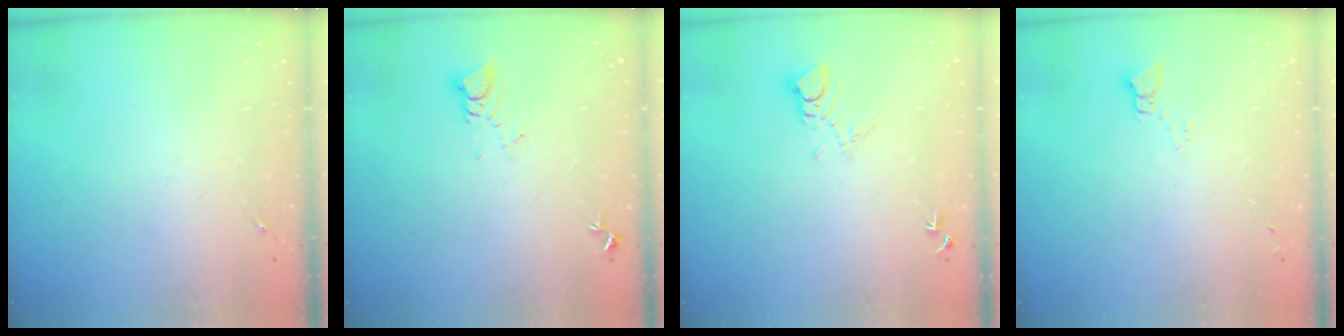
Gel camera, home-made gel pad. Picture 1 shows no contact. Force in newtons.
{"total": 3.7, "press": 3.7, "slide": 0.3}
{"total": 7.2, "press": 7.2, "slide": 0.8}
{"total": 4.1, "press": 4.0, "slide": 0.4}